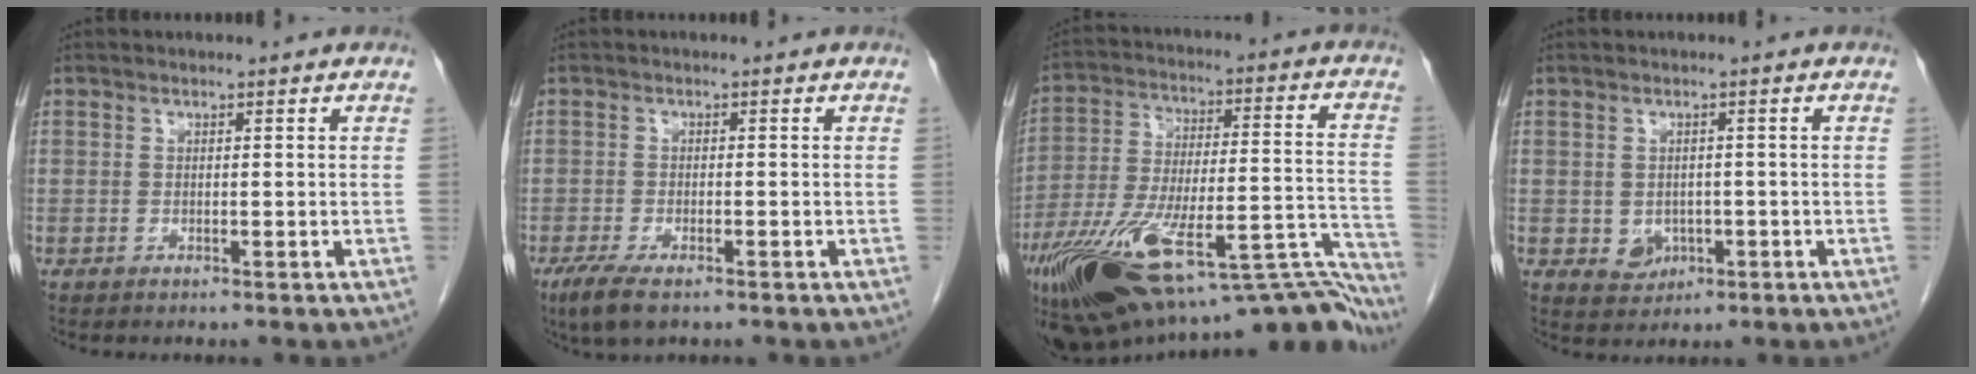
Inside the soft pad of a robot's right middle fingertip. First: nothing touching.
{"total": 5.0, "force": [-3.3, 1.5, 3.4], "torque": [-0.071, -0.011, -0.053]}
{"total": 35.4, "force": [-25.7, 9.6, 22.4], "torque": [-0.304, -0.002, -0.372]}
{"total": 3.1, "force": [-0.8, 2.6, 1.5], "torque": [-0.019, 0.001, 0.000]}